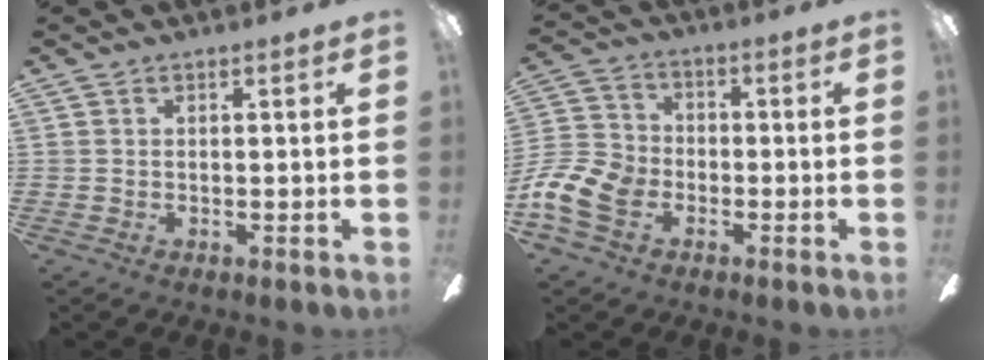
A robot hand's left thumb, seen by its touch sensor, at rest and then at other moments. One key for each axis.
{"total": 10.8, "fx": -4.5, "fy": 7.9, "fz": 5.8, "tx": -0.142, "ty": 0.025, "tz": -0.081}